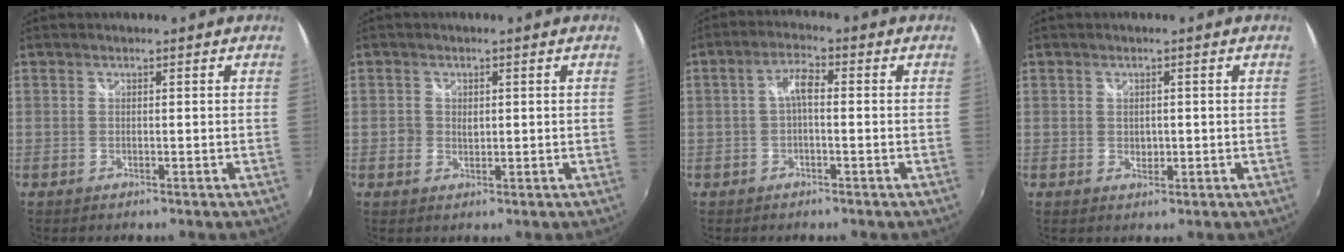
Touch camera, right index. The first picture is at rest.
{"total": 2.0, "force": [0.1, 1.8, 0.9], "torque": [-0.014, 0.002, 0.000]}
{"total": 3.6, "force": [-0.4, 1.3, 3.4], "torque": [-0.066, 0.012, -0.008]}
{"total": 1.7, "force": [0.0, 1.3, 1.0], "torque": [-0.014, 0.001, 0.001]}